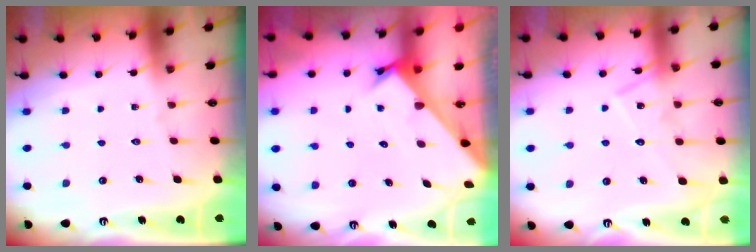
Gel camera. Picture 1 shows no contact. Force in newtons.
{"total": 2.2, "press": 2.2, "slide": 0.1}
{"total": 11.9, "press": 11.8, "slide": 0.9}